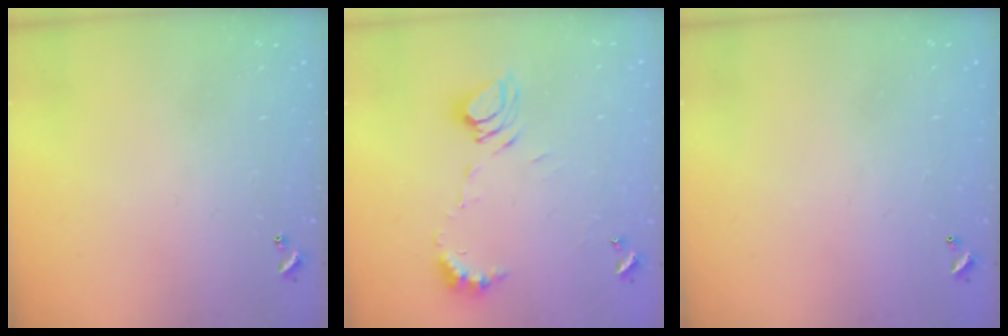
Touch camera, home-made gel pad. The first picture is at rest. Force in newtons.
{"total": 8.6, "press": 8.5, "slide": 1.1}
{"total": 2.9, "press": 2.9, "slide": 0.1}